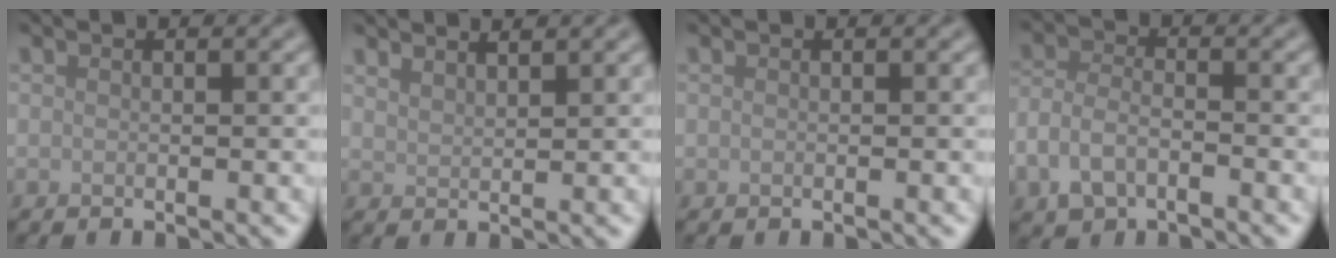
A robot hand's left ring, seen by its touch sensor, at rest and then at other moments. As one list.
[{"total": 1.8, "force": [1.7, 0.2, 0.4], "torque": [-0.005, 0.000, 0.030]}, {"total": 0.0}, {"total": 3.5, "force": [-2.0, 1.9, 2.2], "torque": [-0.043, 0.001, -0.050]}]